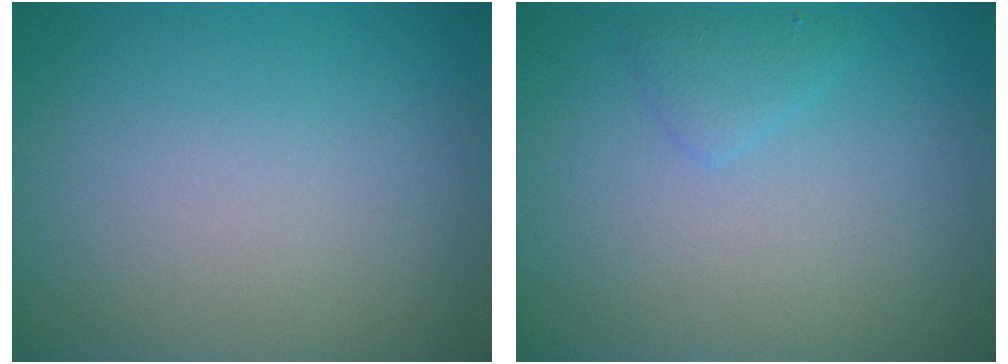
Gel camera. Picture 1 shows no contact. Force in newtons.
{"total": 1.3, "press": 1.3, "slide": 0.1}